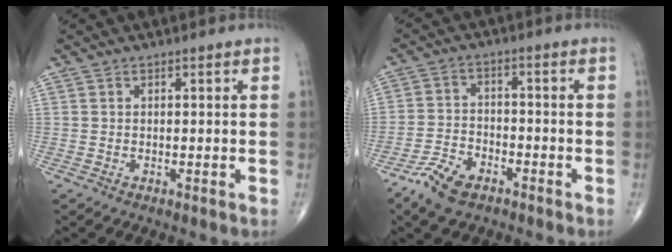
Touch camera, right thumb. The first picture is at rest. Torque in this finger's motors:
{"motor_torque": [0.16, 0.02, 0.13, 0.17, 0.13]}